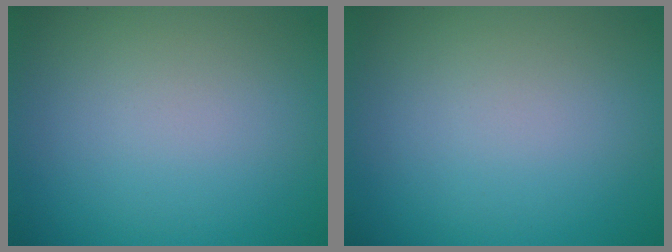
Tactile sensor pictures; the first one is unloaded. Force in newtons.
{"total": 0.0}